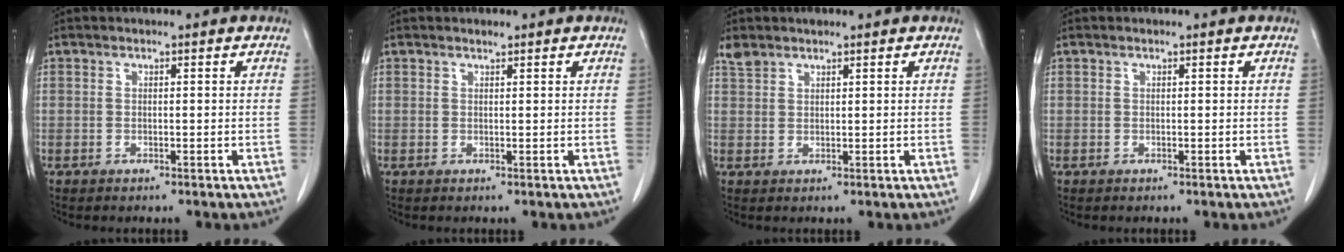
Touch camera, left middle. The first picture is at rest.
{"total": 0.6, "force": [0.5, 0.0, 0.2], "torque": [-0.013, -0.004, 0.011]}
{"total": 2.3, "force": [2.0, 0.8, 0.6], "torque": [-0.020, 0.011, 0.041]}
{"total": 0.0}